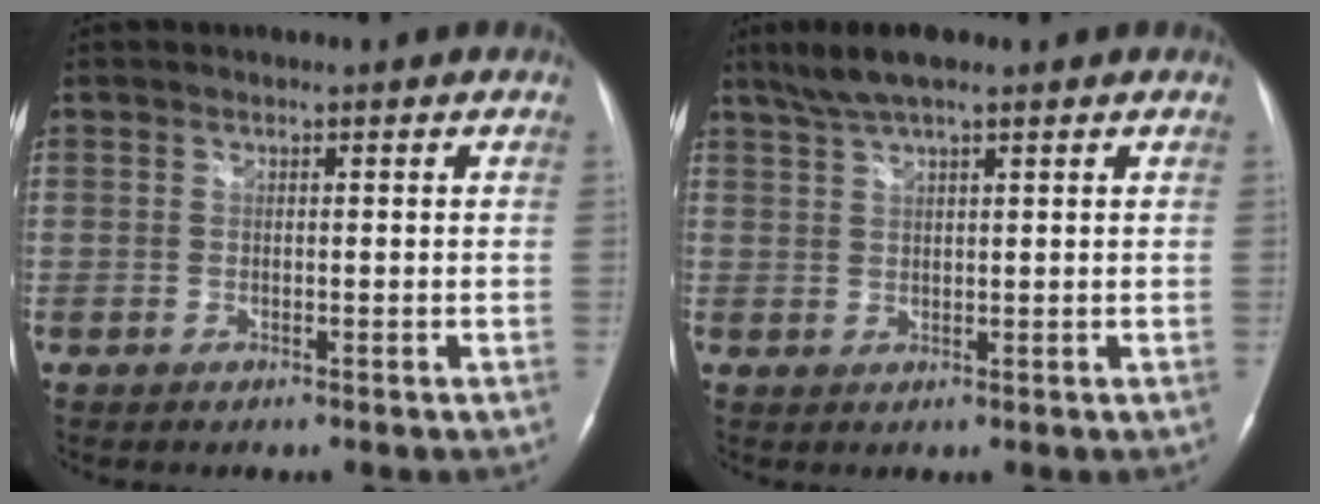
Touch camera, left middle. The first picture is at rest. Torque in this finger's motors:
{"motor_torque": [0.50, -0.26, -0.01, 0.03]}